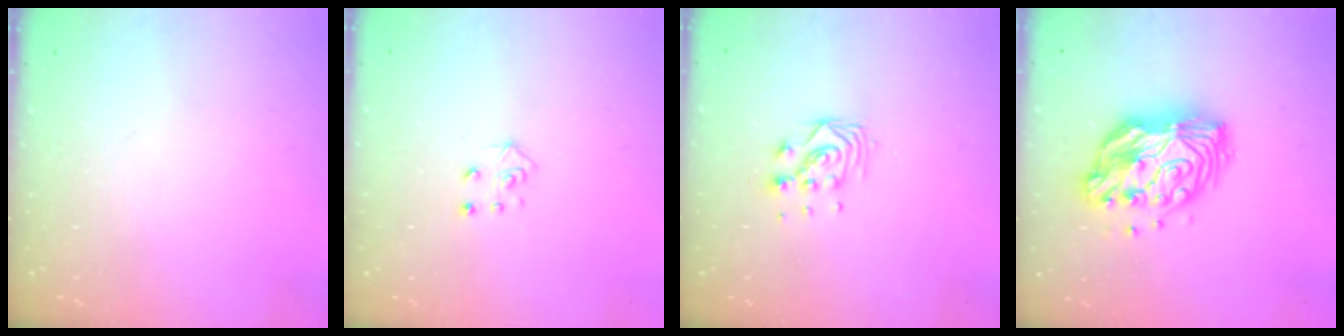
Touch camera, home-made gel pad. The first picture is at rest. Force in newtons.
{"total": 4.6, "press": 4.6, "slide": 0.4}
{"total": 6.1, "press": 6.1, "slide": 0.3}
{"total": 12.8, "press": 12.8, "slide": 0.9}